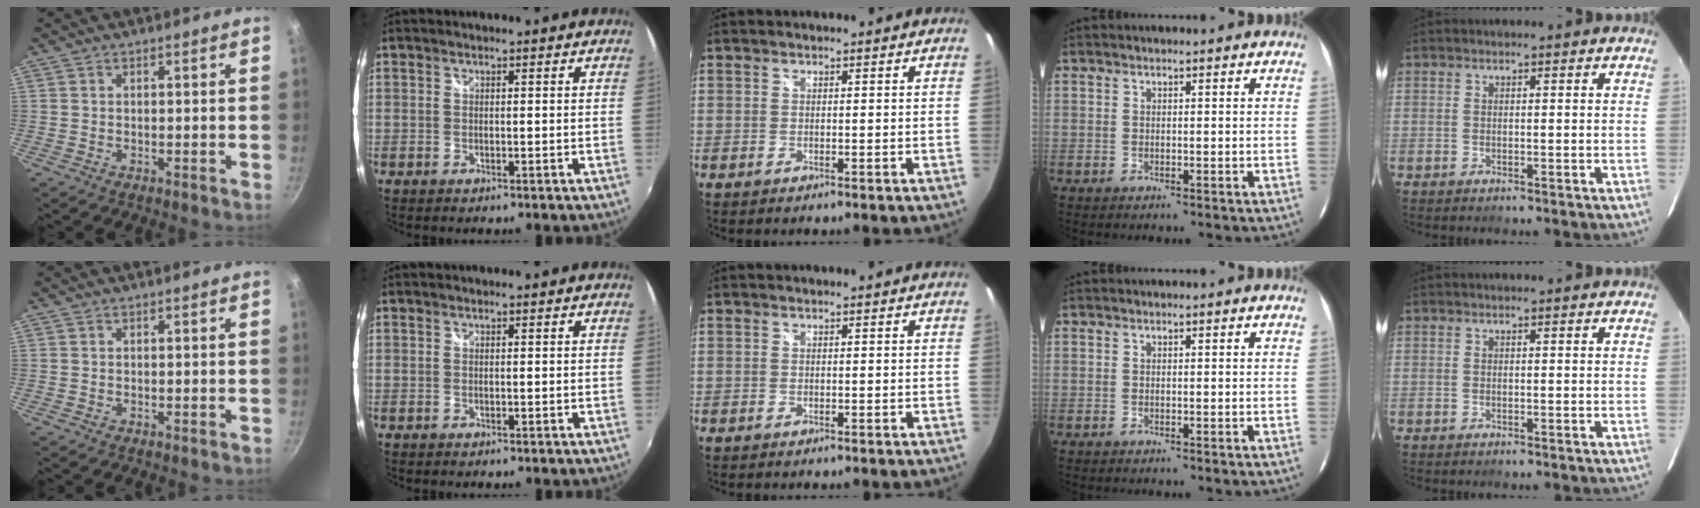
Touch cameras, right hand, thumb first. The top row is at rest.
{}